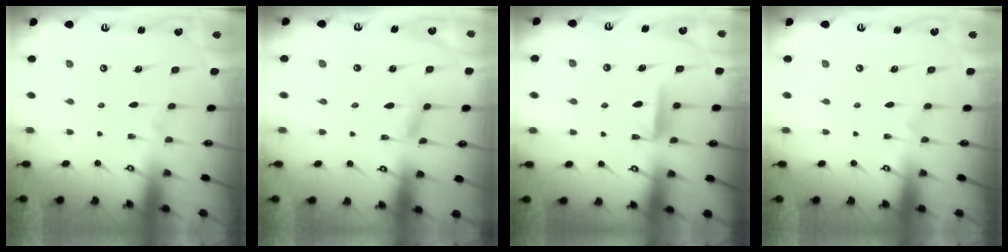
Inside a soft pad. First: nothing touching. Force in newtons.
{"total": 3.0, "press": 3.0, "slide": 0.1}
{"total": 5.8, "press": 5.8, "slide": 0.7}
{"total": 0.0}